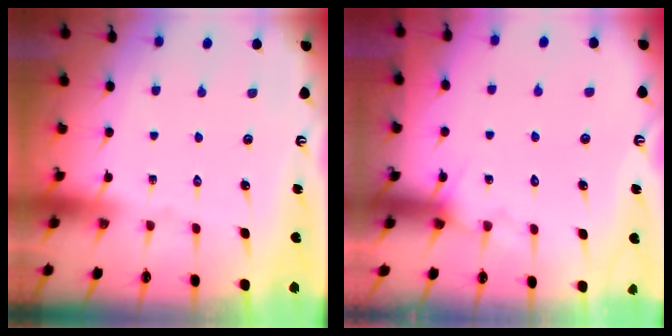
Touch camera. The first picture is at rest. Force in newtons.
{"total": 5.7, "press": 5.7, "slide": 0.4}